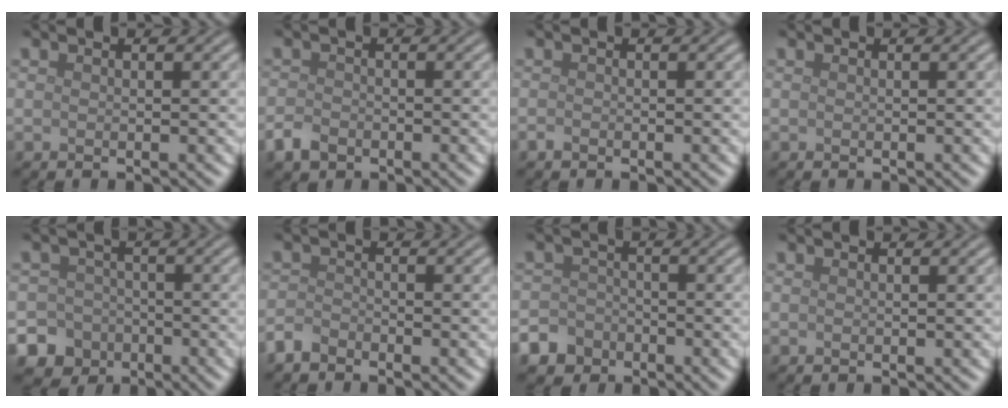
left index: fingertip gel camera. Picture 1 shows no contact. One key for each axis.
{"total": 2.0, "fx": -1.3, "fy": 1.4, "fz": 0.8, "tx": -0.015, "ty": -0.001, "tz": -0.030}
{"total": 0.5, "fx": -0.4, "fy": 0.3, "fz": 0.2, "tx": -0.003, "ty": -0.002, "tz": -0.008}
{"total": 0.0}
{"total": 8.9, "fx": -5.2, "fy": 7.1, "fz": 1.1, "tx": -0.008, "ty": -0.036, "tz": -0.105}
{"total": 1.8, "fx": -1.6, "fy": 0.8, "fz": 0.4, "tx": -0.009, "ty": 0.002, "tz": -0.039}
{"total": 4.9, "fx": -3.3, "fy": 3.5, "fz": 0.7, "tx": 0.009, "ty": -0.009, "tz": -0.061}
{"total": 0.0}